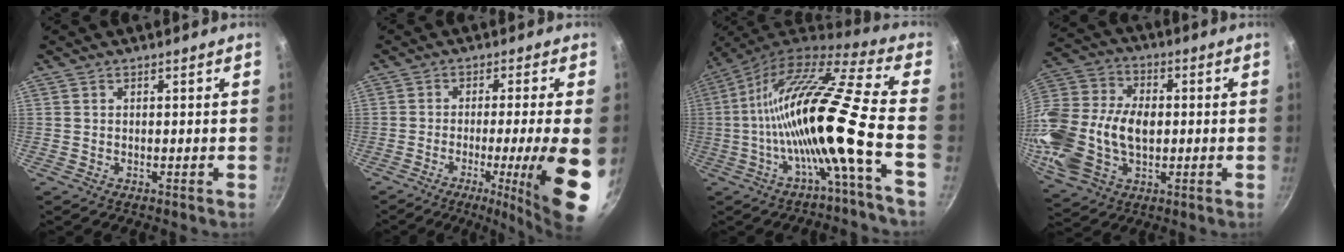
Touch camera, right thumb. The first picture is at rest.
{"total": 14.2, "force": [-4.0, 0.4, 13.6], "torque": [-0.200, 0.000, -0.055]}
{"total": 19.4, "force": [-4.8, 1.4, 18.7], "torque": [-0.322, 0.021, -0.102]}
{"total": 21.2, "force": [-0.9, 14.2, 15.6], "torque": [-0.309, 0.026, -0.017]}